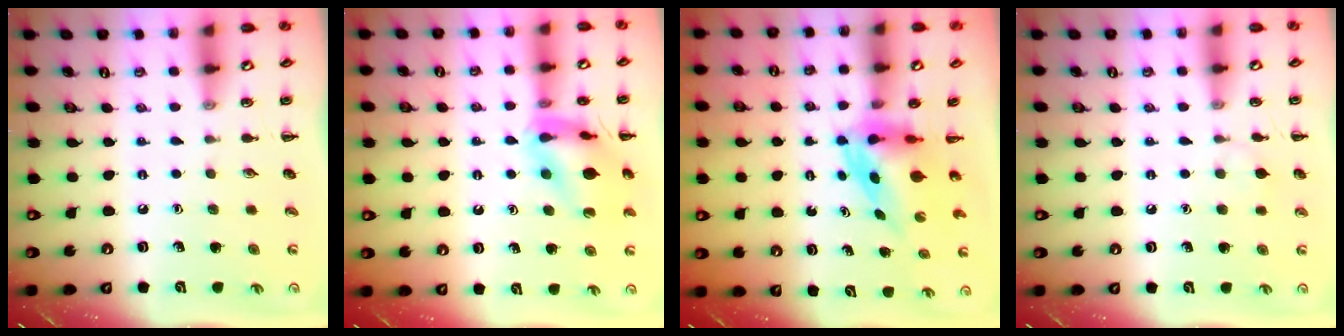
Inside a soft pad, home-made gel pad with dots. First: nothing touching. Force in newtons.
{"total": 14.1, "press": 14.0, "slide": 1.8}
{"total": 3.9, "press": 3.7, "slide": 1.1}
{"total": 5.2, "press": 5.0, "slide": 1.6}